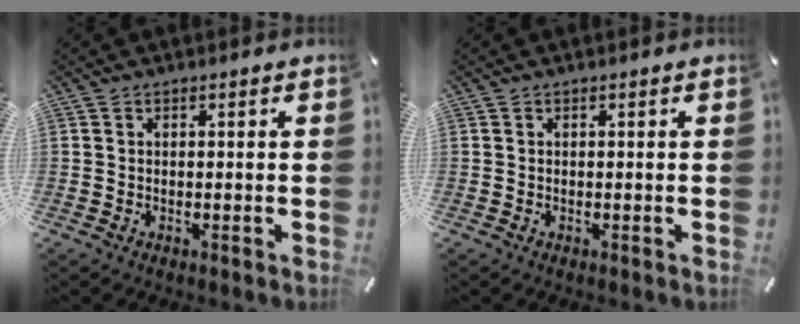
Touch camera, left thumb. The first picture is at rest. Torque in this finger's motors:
{"motor_torque": [0.00, 0.00, 0.00, 0.00, 0.00]}